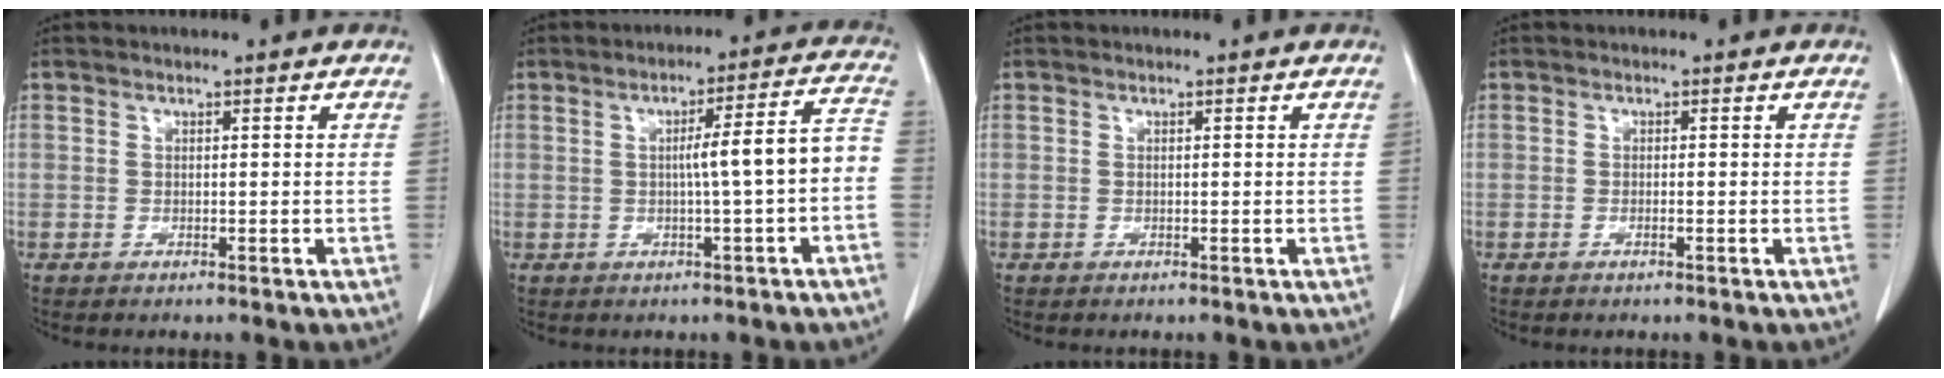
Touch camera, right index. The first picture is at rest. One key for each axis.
{"total": 7.5, "fx": -1.1, "fy": 0.0, "fz": 7.4, "tx": -0.104, "ty": 0.026, "tz": -0.013}
{"total": 0.0}
{"total": 0.6, "fx": -0.3, "fy": 0.0, "fz": 0.5, "tx": -0.012, "ty": 0.000, "tz": -0.003}